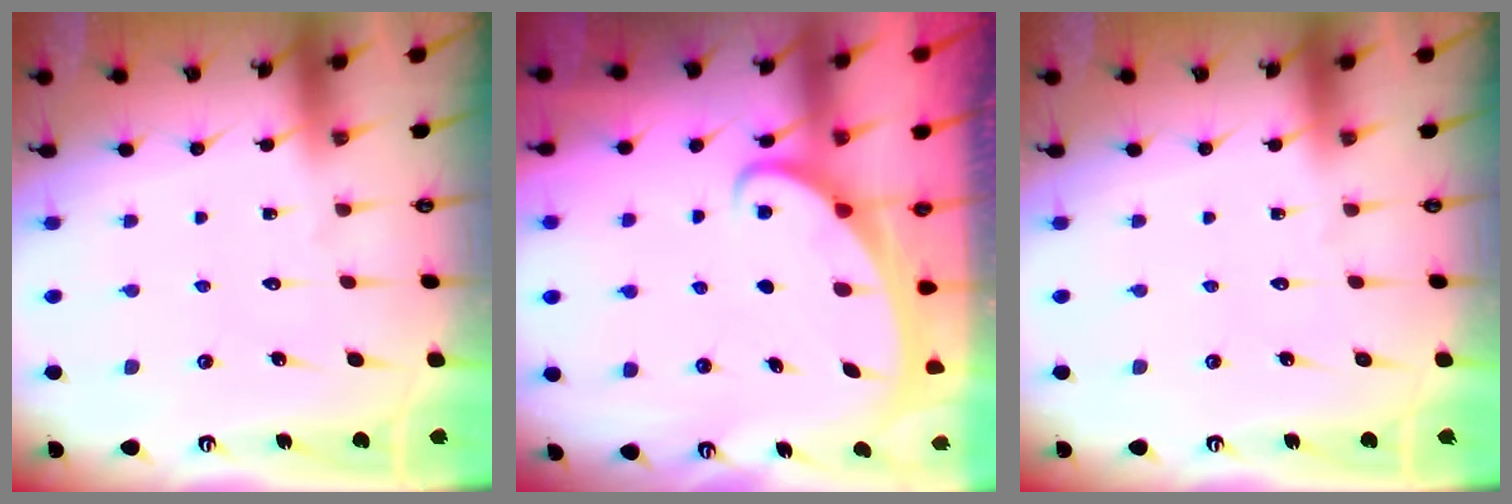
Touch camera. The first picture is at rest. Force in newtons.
{"total": 2.1, "press": 2.1, "slide": 0.3}
{"total": 0.0}